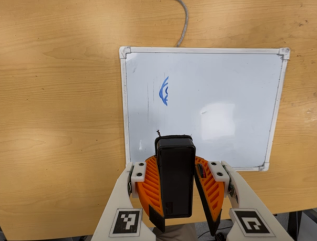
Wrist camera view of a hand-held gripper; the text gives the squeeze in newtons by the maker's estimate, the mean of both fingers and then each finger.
{"total": 8.5, "left": 8.9, "right": 8.1}